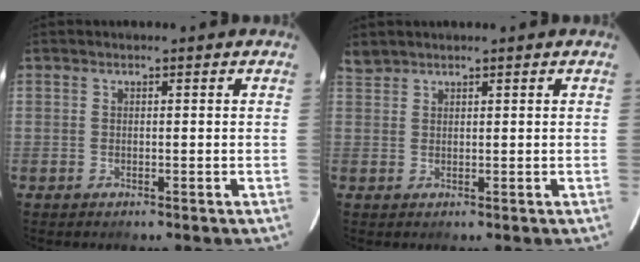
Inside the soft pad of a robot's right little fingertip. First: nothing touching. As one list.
[{"total": 1.4, "force": [1.4, 0.2, -0.1], "torque": [-0.005, 0.012, 0.036]}]